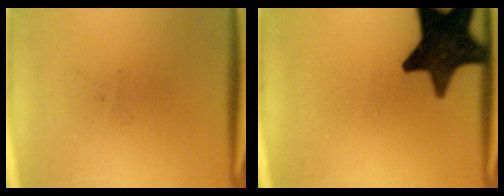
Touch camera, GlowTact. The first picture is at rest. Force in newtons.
{"total": 15.7}